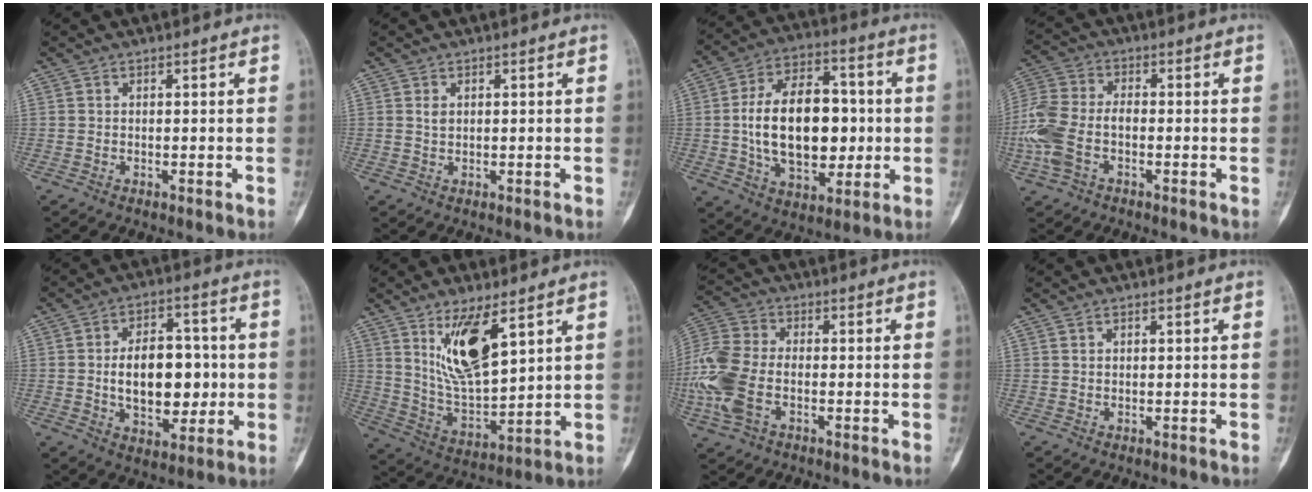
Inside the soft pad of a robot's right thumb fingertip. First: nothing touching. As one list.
[{"total": 1.3, "force": [0.4, 0.9, 0.8], "torque": [-0.007, 0.001, 0.009]}, {"total": 20.5, "force": [-0.1, 12.5, 16.3], "torque": [-0.241, 0.018, 0.006]}, {"total": 11.5, "force": [-2.9, 7.1, 8.5], "torque": [-0.203, 0.024, -0.064]}, {"total": 14.6, "force": [-0.4, 9.0, 11.5], "torque": [-0.144, 0.015, 0.002]}, {"total": 13.9, "force": [6.6, 5.1, 11.1], "torque": [-0.187, -0.041, 0.141]}, {"total": 13.7, "force": [-3.2, 8.6, 10.2], "torque": [-0.243, 0.013, -0.068]}, {"total": 0.7, "force": [0.4, 0.5, 0.4], "torque": [-0.008, -0.001, 0.007]}]